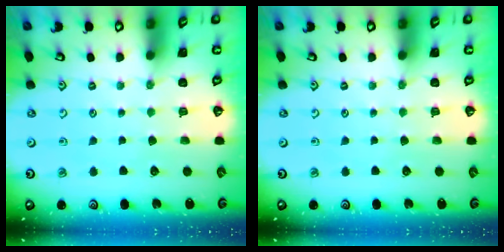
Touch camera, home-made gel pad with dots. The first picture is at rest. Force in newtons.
{"total": 0.0}